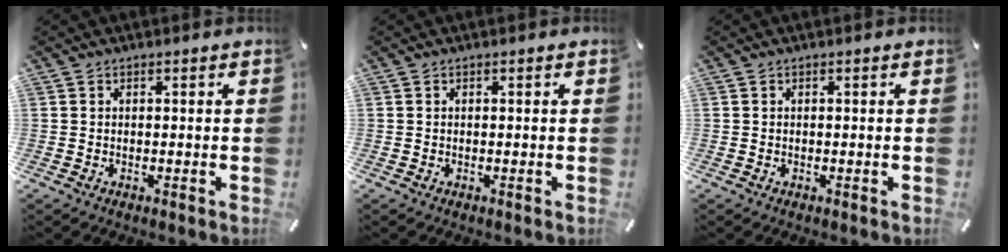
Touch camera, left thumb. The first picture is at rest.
{"total": 0.0}
{"total": 0.0}